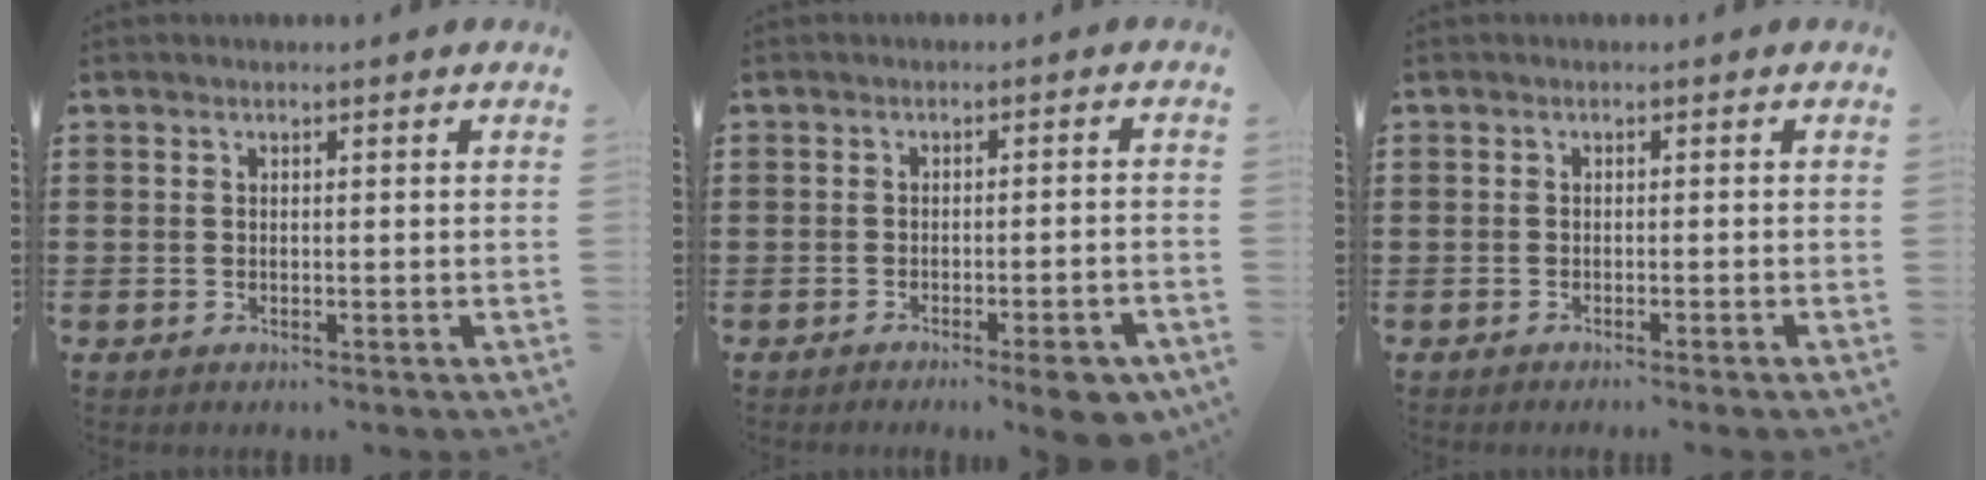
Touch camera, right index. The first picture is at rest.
{"total": 4.3, "force": [-3.0, 0.0, 3.1], "torque": [-0.047, -0.010, -0.049]}
{"total": 0.9, "force": [-0.7, -0.4, 0.4], "torque": [-0.009, -0.004, -0.015]}